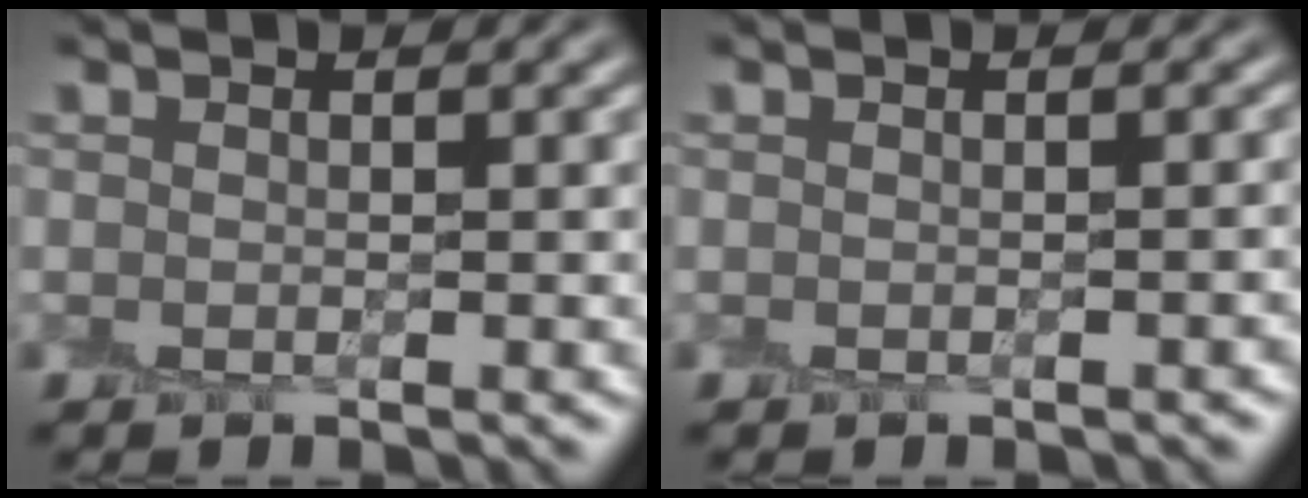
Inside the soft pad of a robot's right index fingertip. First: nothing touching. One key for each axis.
{"total": 1.1, "fx": -0.9, "fy": 0.3, "fz": 0.6, "tx": -0.004, "ty": -0.004, "tz": -0.012}